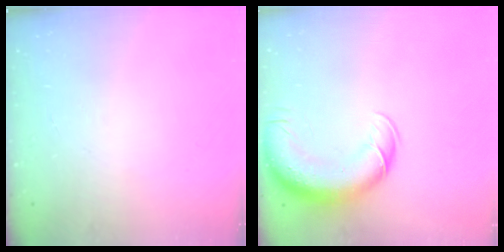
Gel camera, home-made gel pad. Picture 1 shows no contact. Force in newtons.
{"total": 13.5, "press": 13.1, "slide": 3.3}